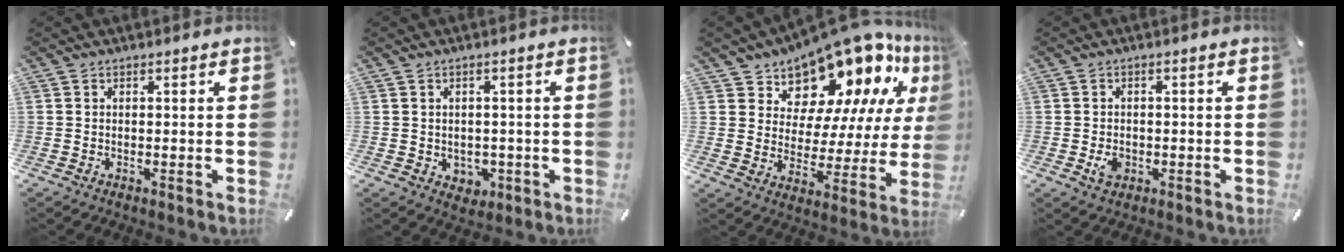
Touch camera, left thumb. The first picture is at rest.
{"total": 3.2, "force": [-0.2, 3.0, 0.8], "torque": [-0.002, -0.001, -0.006]}
{"total": 15.4, "force": [13.2, 6.9, 3.9], "torque": [-0.078, -0.125, 0.226]}
{"total": 3.3, "force": [-0.8, 2.6, 1.9], "torque": [-0.031, -0.001, -0.017]}